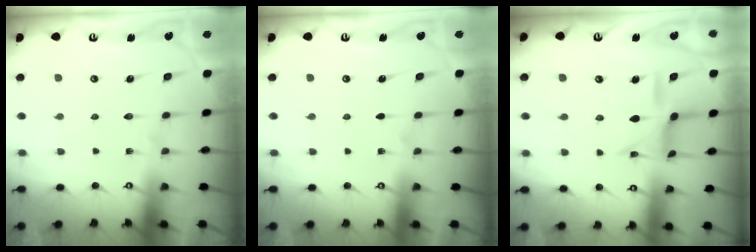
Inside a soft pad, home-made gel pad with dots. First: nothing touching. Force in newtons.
{"total": 0.0}
{"total": 11.0, "press": 11.0, "slide": 0.8}